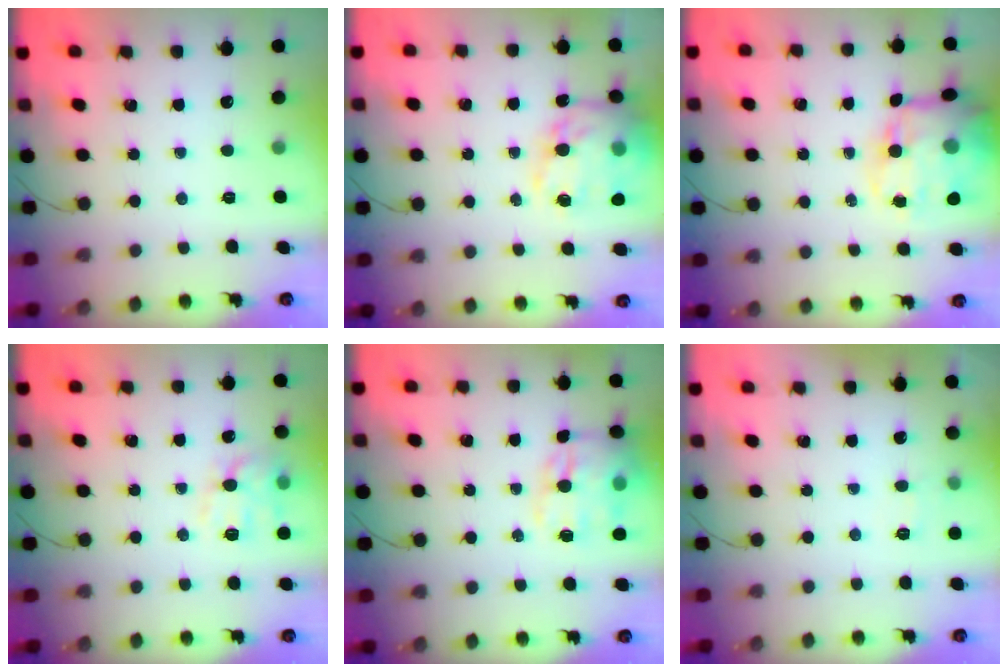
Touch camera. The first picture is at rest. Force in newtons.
{"total": 20.4, "press": 19.9, "slide": 4.6}
{"total": 18.7, "press": 18.2, "slide": 4.2}
{"total": 12.0, "press": 12.0, "slide": 0.1}
{"total": 14.2, "press": 13.9, "slide": 3.0}
{"total": 6.1, "press": 5.9, "slide": 1.5}